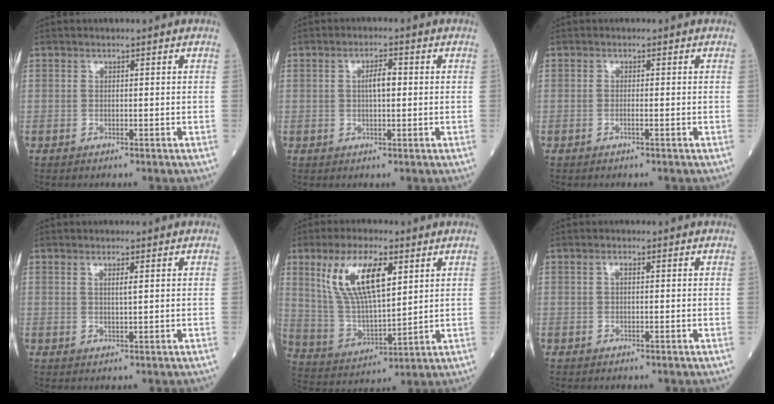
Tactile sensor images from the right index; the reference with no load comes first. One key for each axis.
{"total": 2.9, "fx": 0.3, "fy": 0.8, "fz": 2.8, "tx": -0.049, "ty": 0.005, "tz": 0.004}
{"total": 0.6, "fx": -0.3, "fy": -0.1, "fz": 0.5, "tx": -0.010, "ty": 0.001, "tz": -0.008}
{"total": 1.4, "fx": 0.6, "fy": 0.0, "fz": 1.3, "tx": -0.024, "ty": -0.002, "tz": 0.009}
{"total": 13.4, "fx": 5.8, "fy": 4.2, "fz": 11.3, "tx": -0.235, "ty": 0.011, "tz": 0.118}
{"total": 0.8, "fx": 0.2, "fy": 0.2, "fz": 0.8, "tx": -0.013, "ty": 0.003, "tz": 0.002}